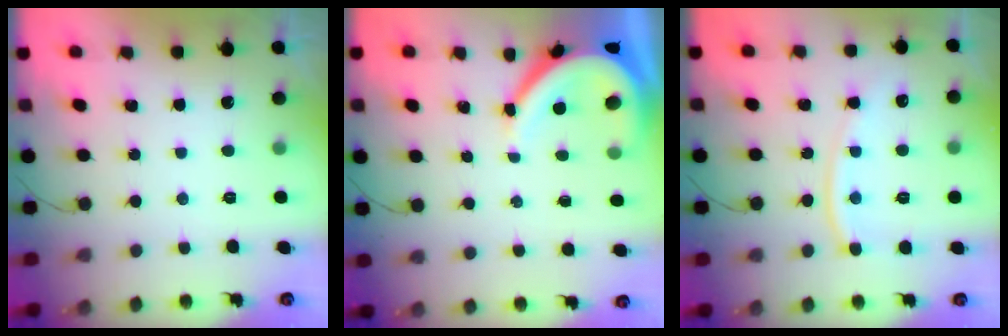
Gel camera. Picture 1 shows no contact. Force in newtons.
{"total": 10.0, "press": 9.9, "slide": 0.9}
{"total": 11.3, "press": 11.2, "slide": 0.8}